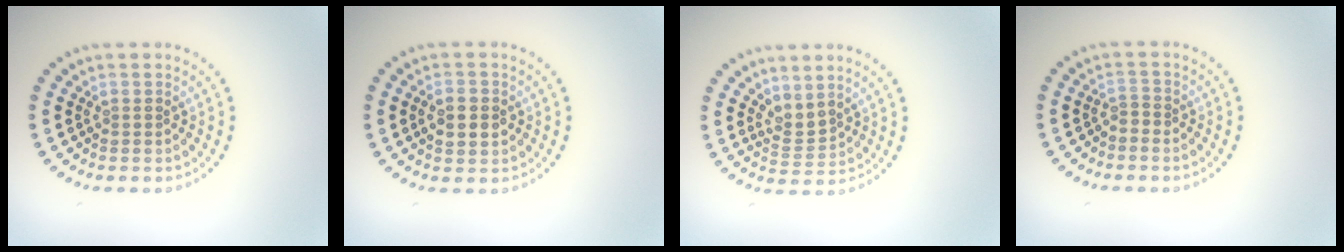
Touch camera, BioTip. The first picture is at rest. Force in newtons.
{"total": 2.3, "press": 2.3, "slide": 0.1}
{"total": 1.9, "press": 1.4, "slide": 1.2}
{"total": 0.7, "press": 0.4, "slide": 0.6}